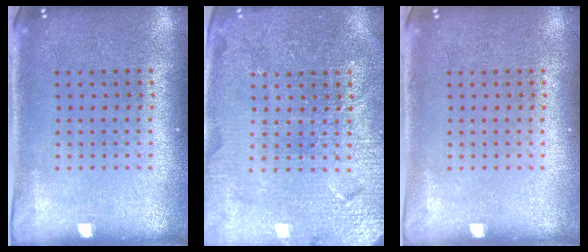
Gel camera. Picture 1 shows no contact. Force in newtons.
{"total": 4.0, "press": 3.8, "slide": 1.0}
{"total": 0.0}